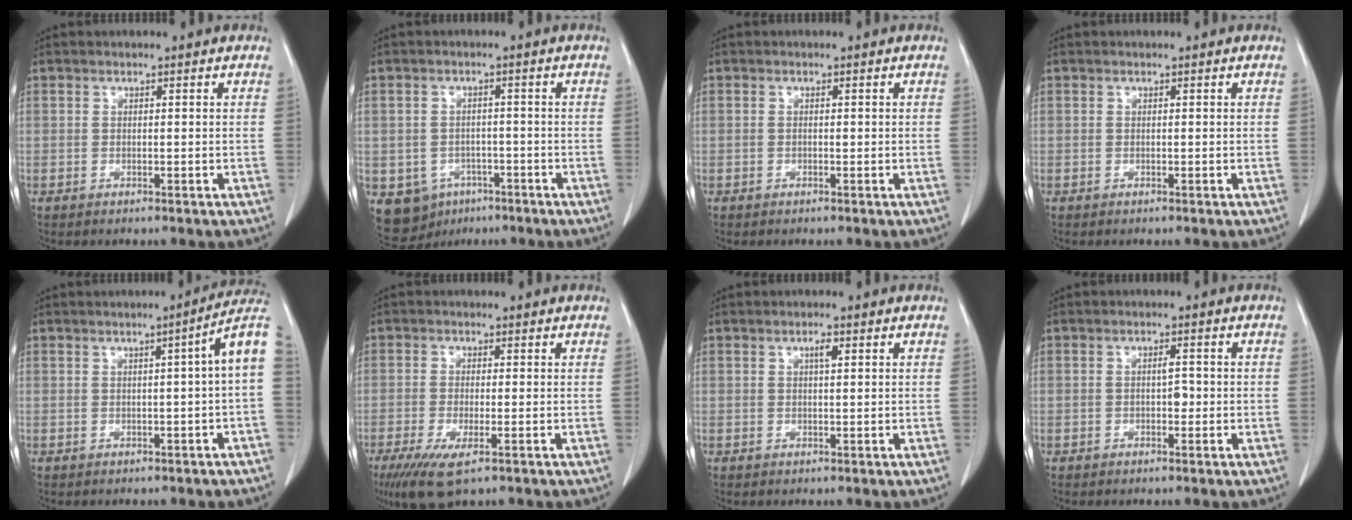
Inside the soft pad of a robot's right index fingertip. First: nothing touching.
{"total": 8.2, "force": [-3.8, 7.0, 2.1], "torque": [-0.046, 0.007, -0.044]}
{"total": 0.5, "force": [-0.1, 0.2, 0.5], "torque": [-0.011, 0.000, -0.001]}
{"total": 0.0}
{"total": 5.7, "force": [0.4, -0.4, 5.7], "torque": [-0.062, 0.015, 0.000]}
{"total": 6.1, "force": [-3.3, 1.1, 5.0], "torque": [-0.096, -0.018, -0.055]}
{"total": 1.4, "force": [0.6, 0.3, 1.2], "torque": [-0.021, 0.002, 0.008]}
{"total": 1.8, "force": [-0.3, 0.8, 1.6], "torque": [-0.026, 0.003, -0.006]}